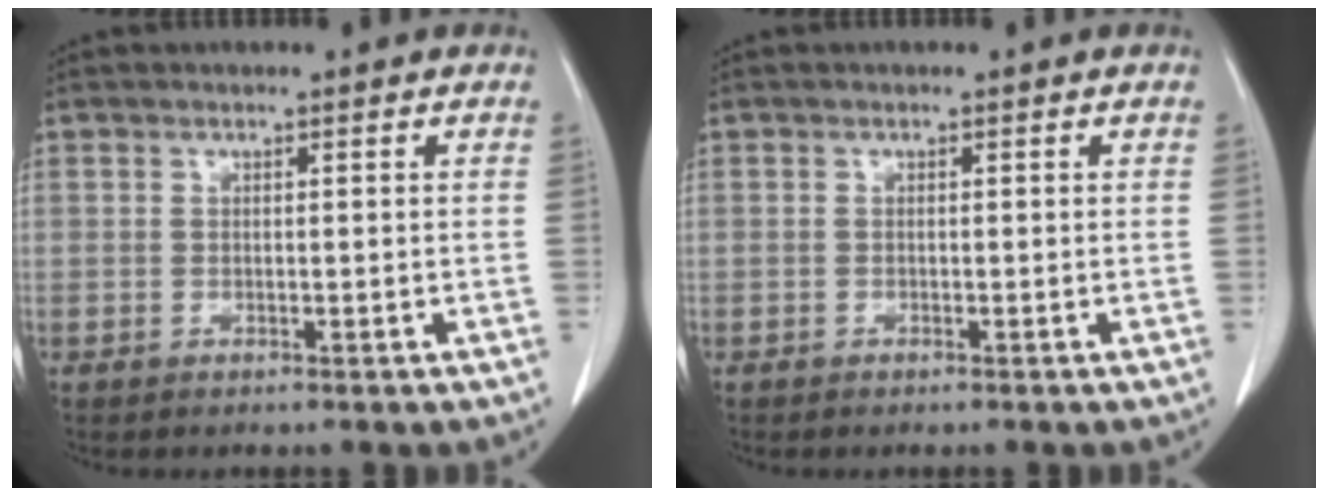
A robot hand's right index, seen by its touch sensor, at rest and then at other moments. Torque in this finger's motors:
{"motor_torque": [-0.03, 0.01, 0.01, 0.01]}